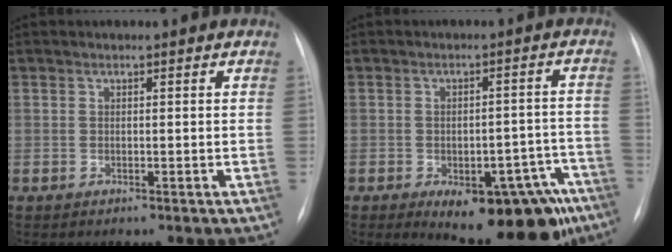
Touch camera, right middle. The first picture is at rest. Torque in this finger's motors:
{"motor_torque": [1.44, -0.70, 0.45, 0.15]}